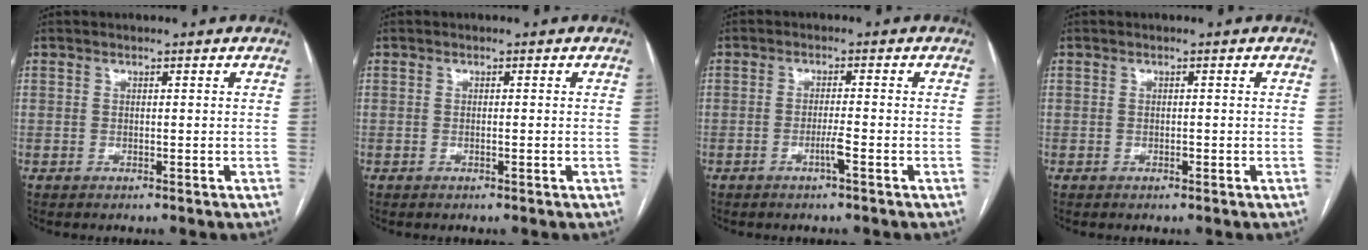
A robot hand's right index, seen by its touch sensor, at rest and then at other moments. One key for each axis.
{"total": 0.7, "fx": -0.2, "fy": -0.1, "fz": 0.7, "tx": -0.013, "ty": 0.000, "tz": 0.000}
{"total": 2.5, "fx": -1.2, "fy": -0.4, "fz": 2.1, "tx": -0.042, "ty": -0.003, "tz": -0.023}
{"total": 0.6, "fx": -0.3, "fy": 0.1, "fz": 0.5, "tx": -0.013, "ty": 0.000, "tz": -0.002}